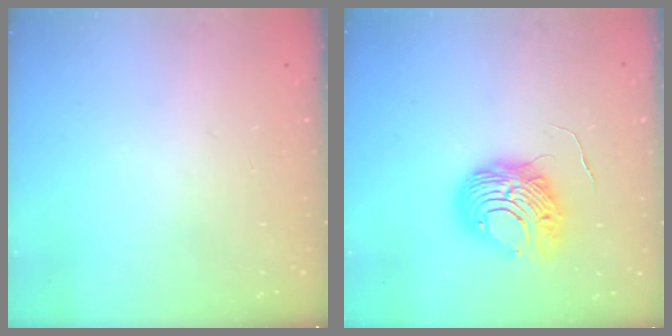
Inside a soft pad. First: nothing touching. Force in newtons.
{"total": 9.7, "press": 9.6, "slide": 1.1}